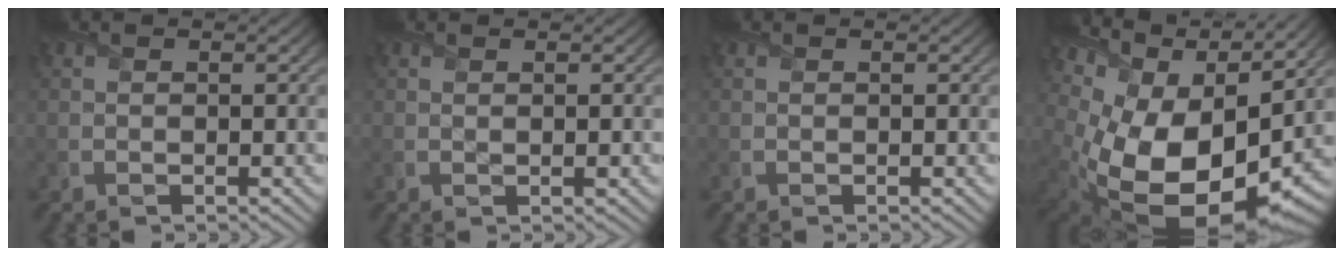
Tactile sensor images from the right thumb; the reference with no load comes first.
{"total": 0.7, "force": [0.2, 0.2, 0.6], "torque": [-0.010, -0.001, 0.005]}
{"total": 0.0}
{"total": 17.6, "force": [1.9, 10.4, 14.0], "torque": [-0.248, -0.039, 0.071]}